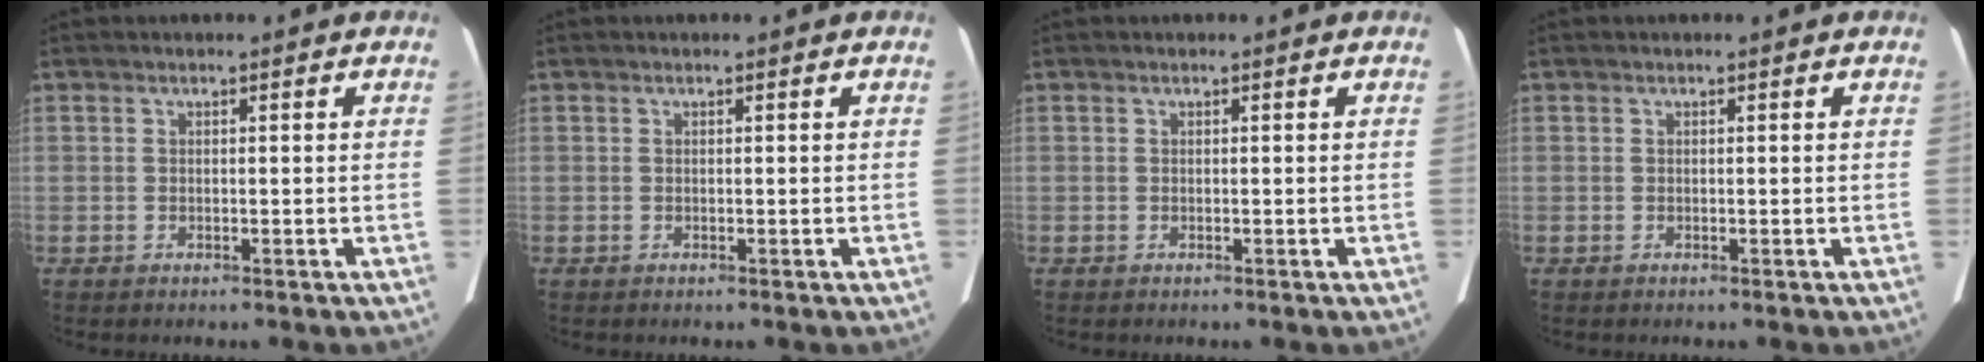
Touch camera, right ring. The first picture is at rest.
{"total": 0.0}
{"total": 0.0}
{"total": 0.0}